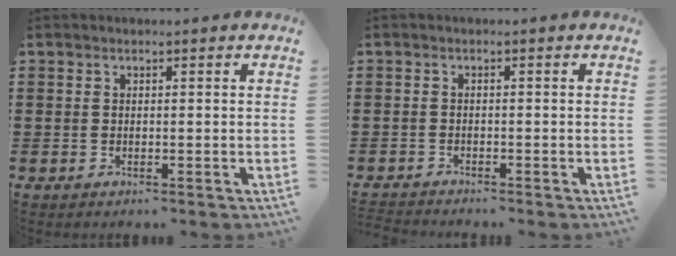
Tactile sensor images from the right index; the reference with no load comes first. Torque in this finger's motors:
{"motor_torque": [-1.22, 0.92, -1.06, -0.12]}